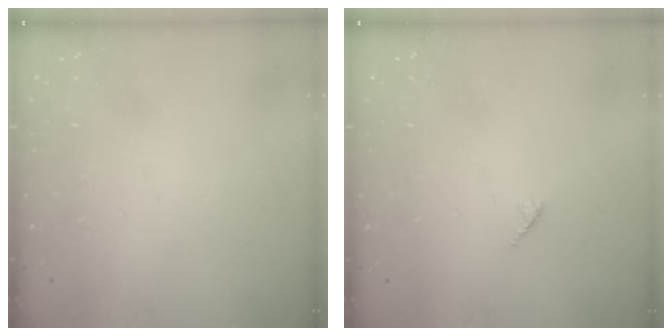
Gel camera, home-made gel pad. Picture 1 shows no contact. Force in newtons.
{"total": 4.2, "press": 4.1, "slide": 0.7}